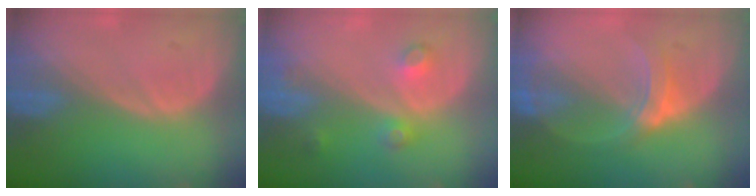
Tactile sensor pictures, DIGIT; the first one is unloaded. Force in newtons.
{"total": 3.8, "press": 3.4, "slide": 1.7}
{"total": 5.5, "press": 5.5, "slide": 0.3}